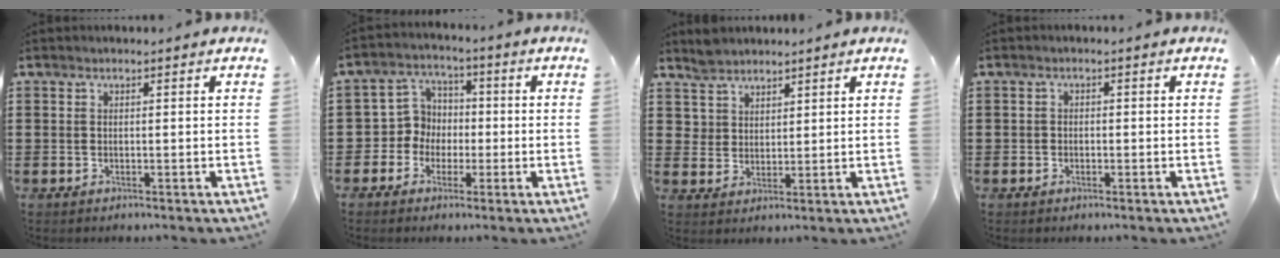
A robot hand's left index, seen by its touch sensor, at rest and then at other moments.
{"total": 6.1, "force": [-0.8, 5.9, 1.3], "torque": [-0.057, 0.006, -0.019]}
{"total": 4.1, "force": [3.4, 2.3, -0.2], "torque": [-0.014, 0.004, 0.068]}
{"total": 1.2, "force": [-0.5, 1.0, 0.3], "torque": [-0.009, 0.003, -0.011]}